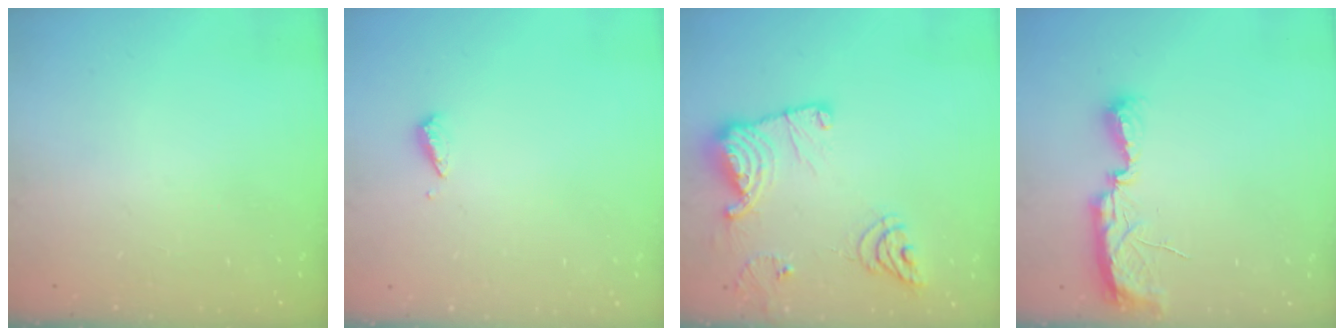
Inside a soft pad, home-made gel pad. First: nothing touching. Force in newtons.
{"total": 3.1, "press": 3.1, "slide": 0.2}
{"total": 16.6, "press": 16.5, "slide": 1.8}
{"total": 8.5, "press": 8.3, "slide": 2.0}